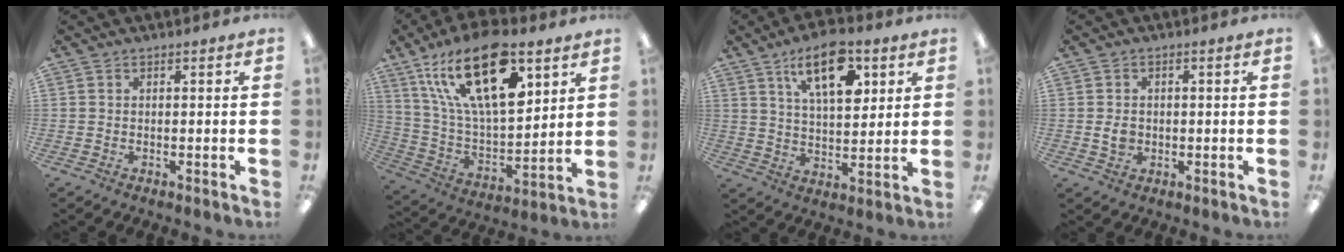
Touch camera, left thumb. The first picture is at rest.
{"total": 25.3, "force": [13.6, 10.8, 18.3], "torque": [-0.348, -0.062, 0.230]}
{"total": 14.3, "force": [7.5, 6.7, 10.2], "torque": [-0.151, -0.025, 0.125]}
{"total": 3.3, "force": [-0.2, 2.5, 2.1], "torque": [-0.038, 0.006, -0.004]}